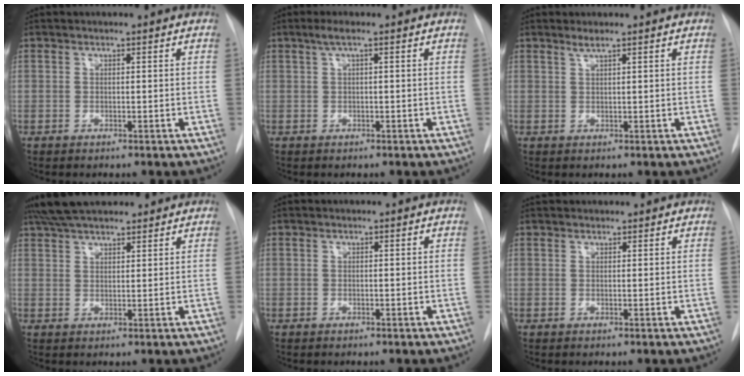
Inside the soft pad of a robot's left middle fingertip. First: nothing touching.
{"total": 1.7, "force": [0.7, 0.0, 1.5], "torque": [-0.037, 0.011, 0.013]}
{"total": 1.2, "force": [0.9, -0.2, 0.8], "torque": [-0.018, 0.000, 0.019]}
{"total": 9.3, "force": [7.8, 2.5, 4.3], "torque": [-0.067, 0.034, 0.133]}
{"total": 0.0}
{"total": 3.5, "force": [3.3, 0.9, 0.9], "torque": [-0.008, 0.034, 0.049]}